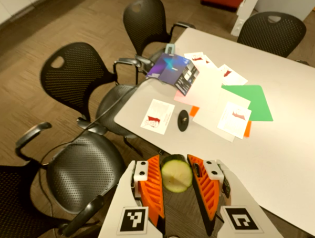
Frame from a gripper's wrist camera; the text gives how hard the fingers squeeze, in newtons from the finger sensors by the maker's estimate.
{"total": 12.6, "left": 12.9, "right": 12.4}